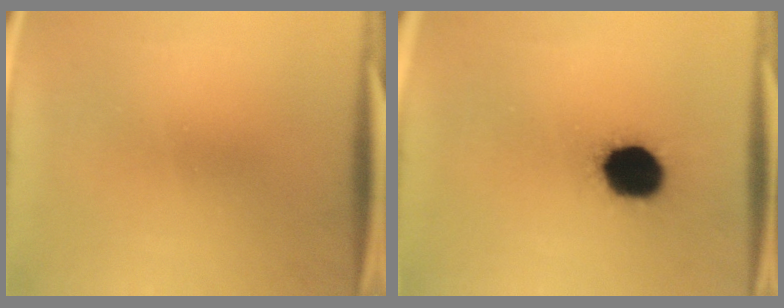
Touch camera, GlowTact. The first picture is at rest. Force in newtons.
{"total": 15.2}